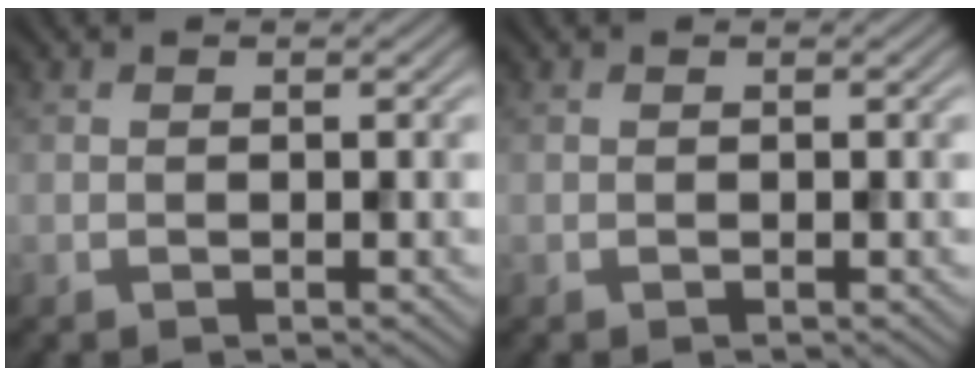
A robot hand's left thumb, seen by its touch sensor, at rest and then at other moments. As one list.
[{"total": 0.0}]